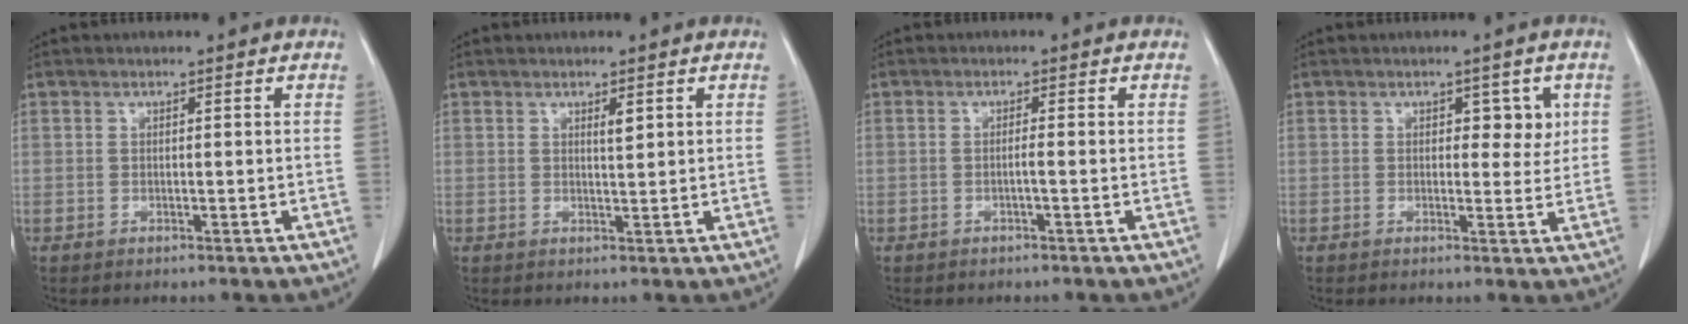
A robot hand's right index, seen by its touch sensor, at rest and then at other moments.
{"total": 1.4, "force": [0.7, 0.2, 1.2], "torque": [-0.021, -0.005, 0.011]}
{"total": 0.9, "force": [-0.3, -0.2, 0.8], "torque": [-0.016, 0.001, -0.005]}
{"total": 3.2, "force": [1.1, 1.9, 2.3], "torque": [-0.019, 0.001, 0.011]}